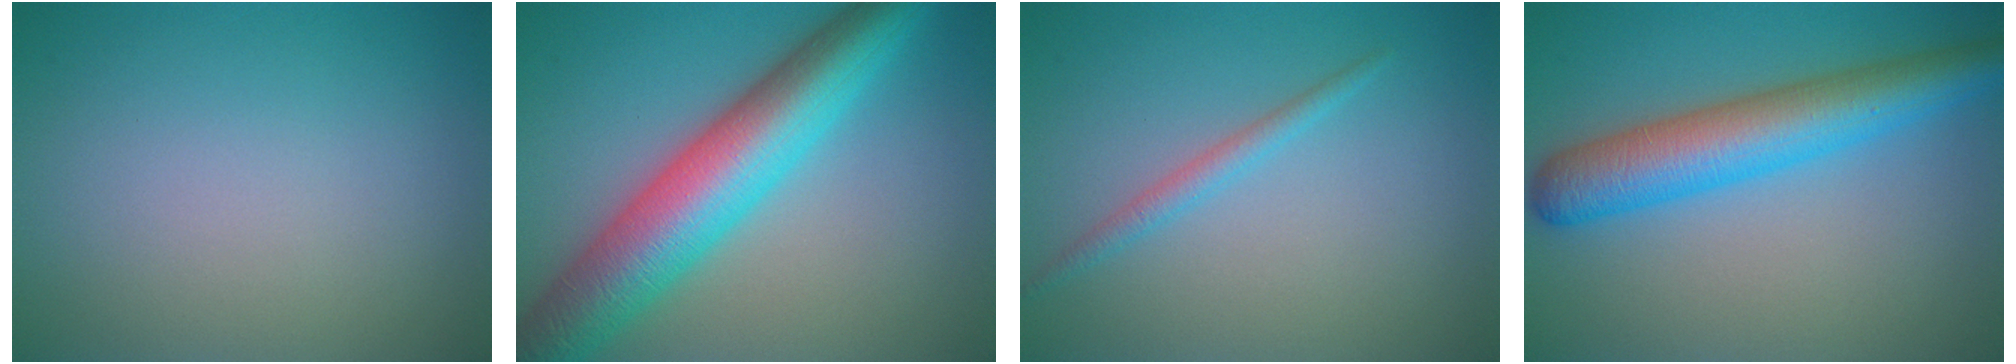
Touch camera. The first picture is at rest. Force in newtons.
{"total": 10.3, "press": 10.3, "slide": 0.1}
{"total": 1.4, "press": 1.4, "slide": 0.1}
{"total": 7.2, "press": 7.2, "slide": 0.2}